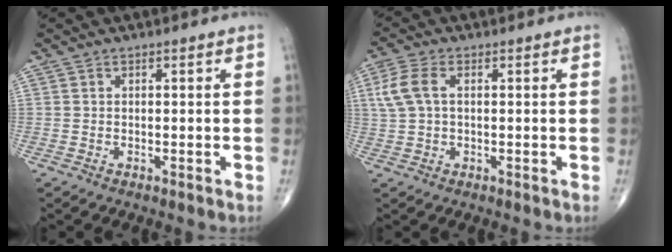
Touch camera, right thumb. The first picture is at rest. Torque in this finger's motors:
{"motor_torque": [-0.52, 0.62, 0.63, 0.17, 0.13]}